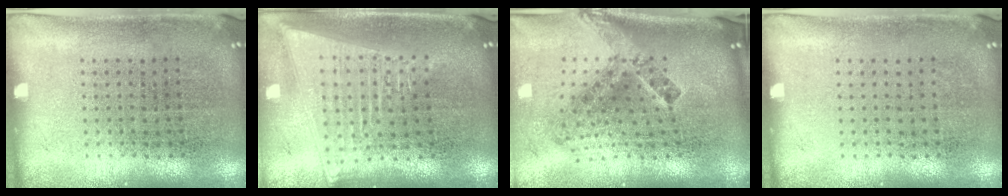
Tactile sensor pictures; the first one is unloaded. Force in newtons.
{"total": 2.1, "press": 1.8, "slide": 1.1}
{"total": 2.9, "press": 1.7, "slide": 2.3}
{"total": 0.0}